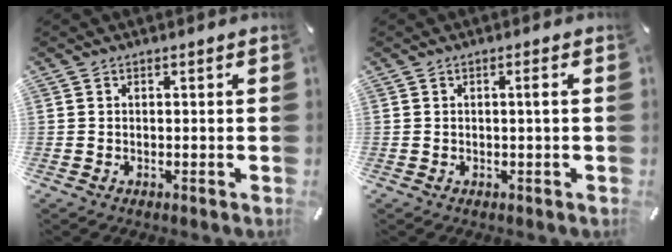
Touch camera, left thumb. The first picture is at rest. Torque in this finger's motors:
{"motor_torque": [-0.08, 0.12, 0.27, -0.10, 0.00]}